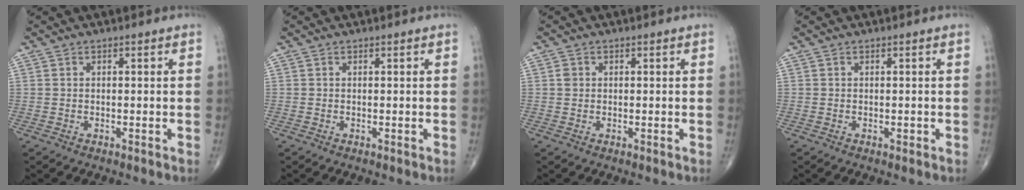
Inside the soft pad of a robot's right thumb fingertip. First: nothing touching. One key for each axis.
{"total": 0.0}
{"total": 1.0, "fx": 0.1, "fy": 0.9, "fz": 0.4, "tx": -0.005, "ty": 0.001, "tz": 0.002}
{"total": 0.5, "fx": -0.2, "fy": 0.3, "fz": 0.3, "tx": 0.002, "ty": 0.002, "tz": -0.006}